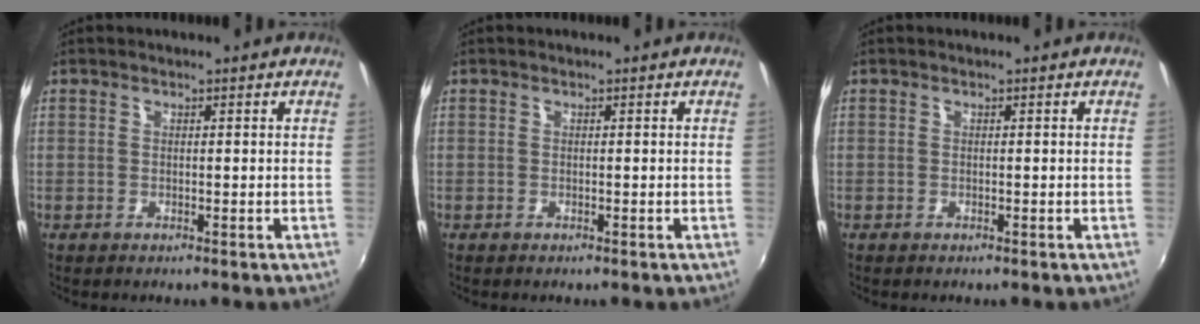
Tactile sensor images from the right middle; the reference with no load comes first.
{"total": 0.0}
{"total": 0.0}